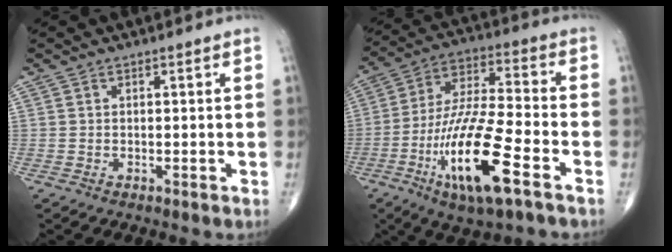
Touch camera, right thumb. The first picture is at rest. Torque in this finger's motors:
{"motor_torque": [1.17, 1.18, 2.06, -0.71, 0.67]}